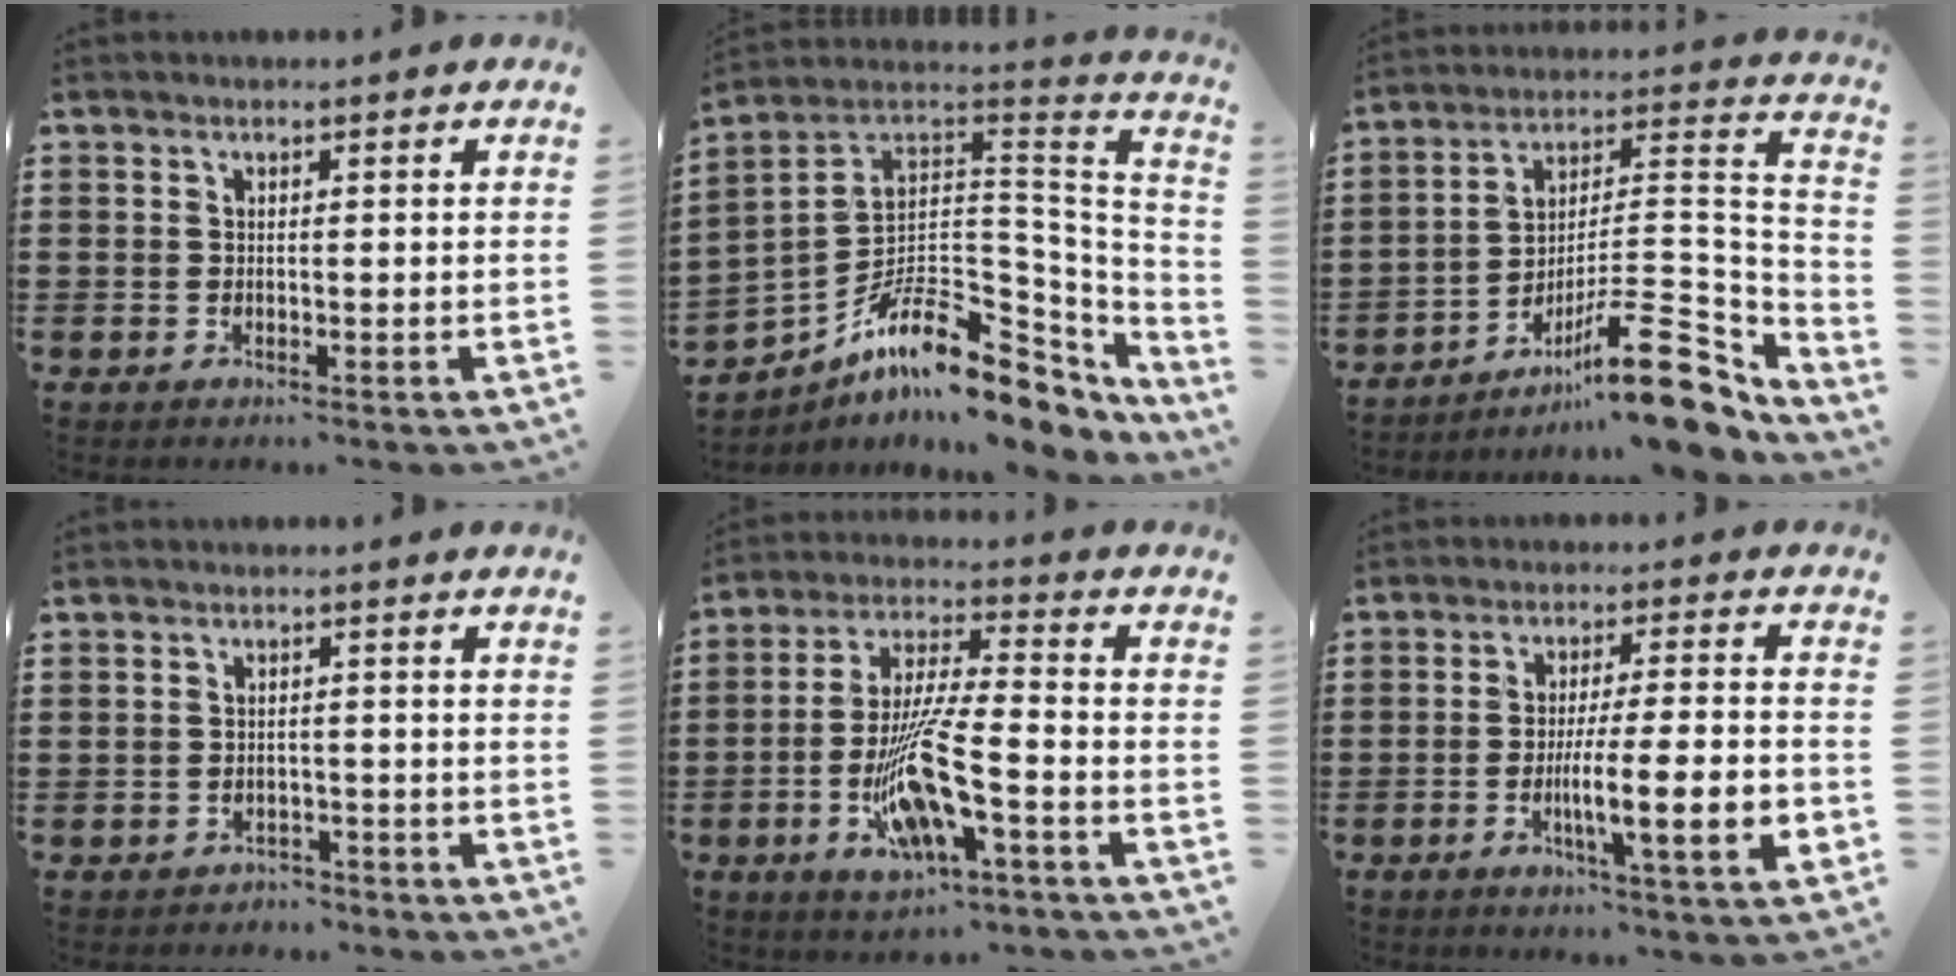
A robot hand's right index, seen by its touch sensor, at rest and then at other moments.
{"total": 11.9, "force": [-7.3, 5.3, 7.8], "torque": [-0.133, 0.007, -0.129]}
{"total": 16.5, "force": [-10.4, 4.5, 11.9], "torque": [-0.155, 0.034, -0.177]}
{"total": 1.8, "force": [-1.6, 0.6, -0.2], "torque": [-0.002, 0.004, -0.039]}
{"total": 12.3, "force": [-4.2, 2.2, 11.4], "torque": [-0.239, -0.014, -0.080]}
{"total": 11.3, "force": [-3.3, 1.5, 10.7], "torque": [-0.195, -0.014, -0.059]}